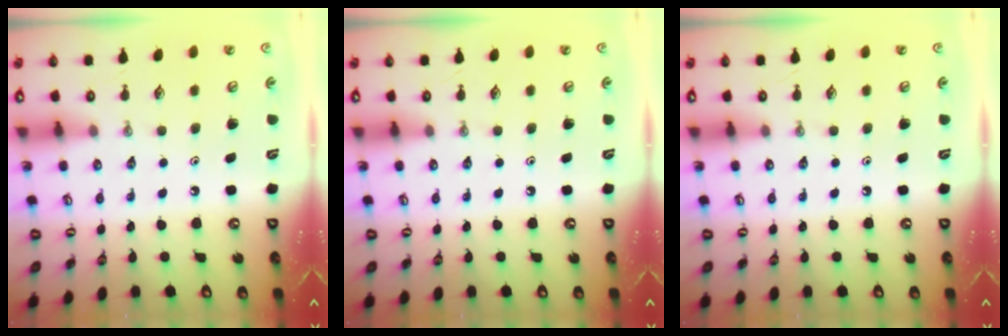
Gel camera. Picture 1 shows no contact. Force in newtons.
{"total": 0.0}
{"total": 0.0}